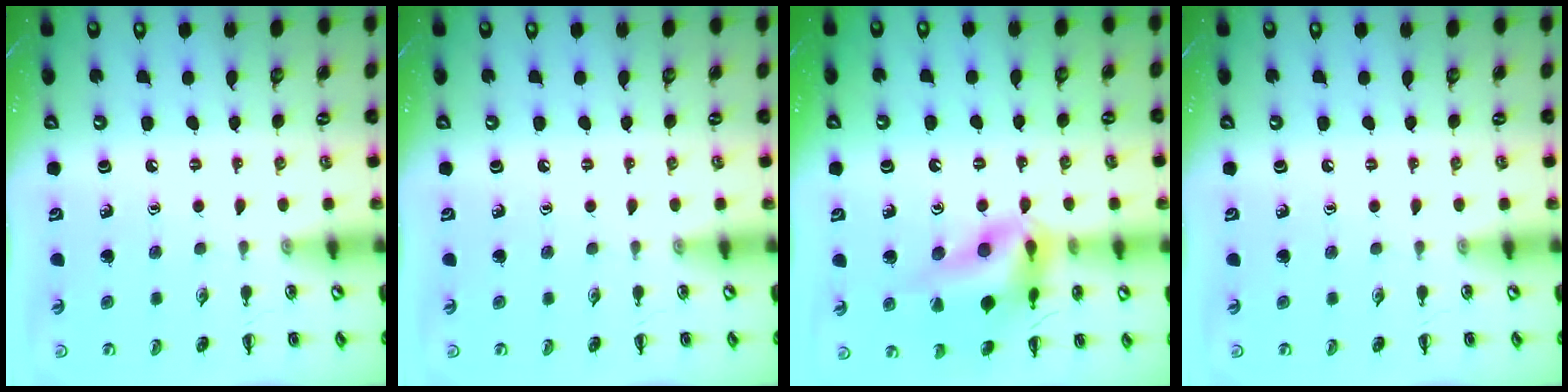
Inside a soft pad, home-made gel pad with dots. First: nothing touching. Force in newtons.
{"total": 0.0}
{"total": 15.9, "press": 15.8, "slide": 1.7}
{"total": 0.0}